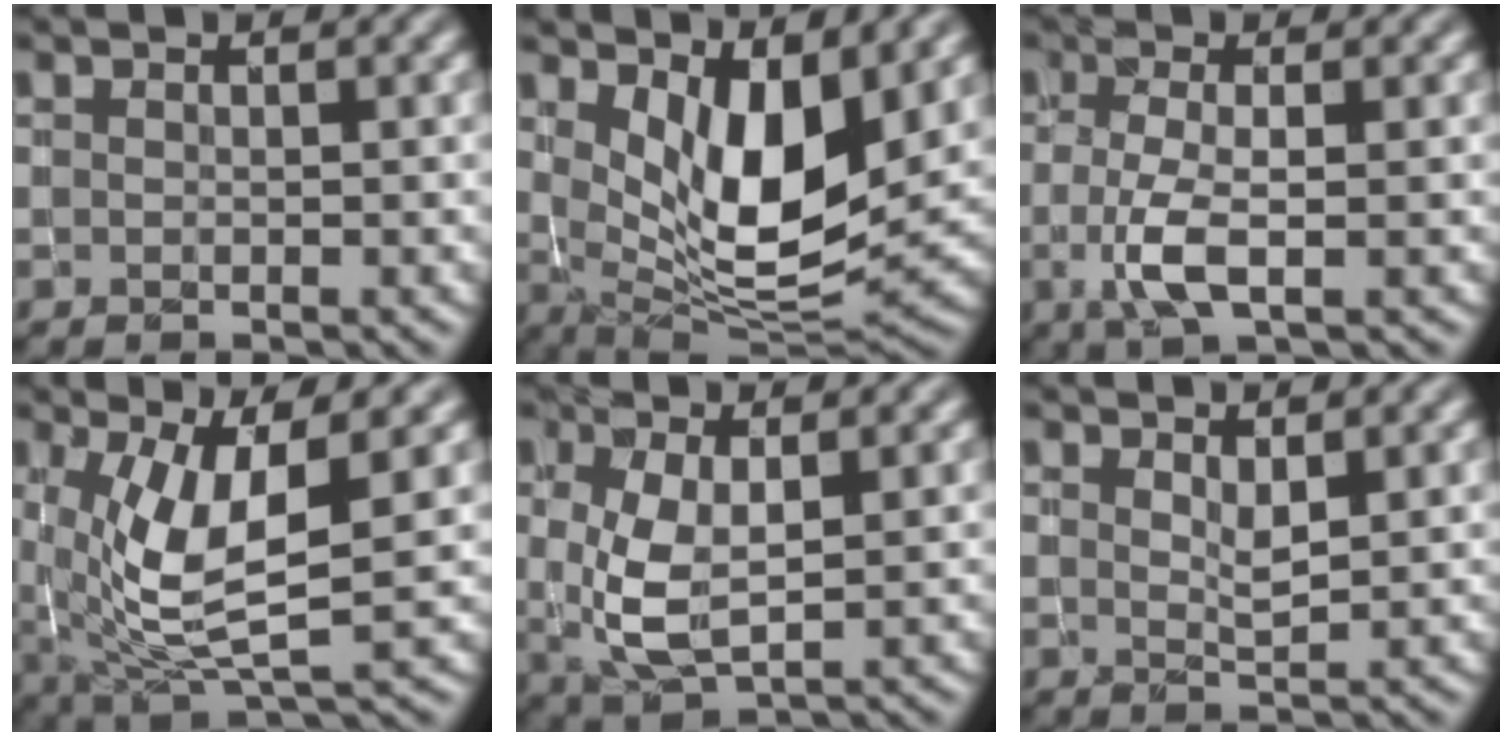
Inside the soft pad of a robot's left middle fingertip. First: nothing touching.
{"total": 8.9, "force": [2.6, 3.5, 7.8], "torque": [-0.136, -0.026, 0.053]}
{"total": 3.4, "force": [-1.0, 0.9, 3.1], "torque": [-0.070, -0.008, -0.019]}
{"total": 7.5, "force": [0.5, 2.6, 7.0], "torque": [-0.145, -0.015, 0.019]}
{"total": 4.2, "force": [0.3, 2.0, 3.7], "torque": [-0.085, -0.004, 0.015]}
{"total": 1.2, "force": [0.8, 0.3, 0.9], "torque": [-0.016, -0.005, 0.017]}